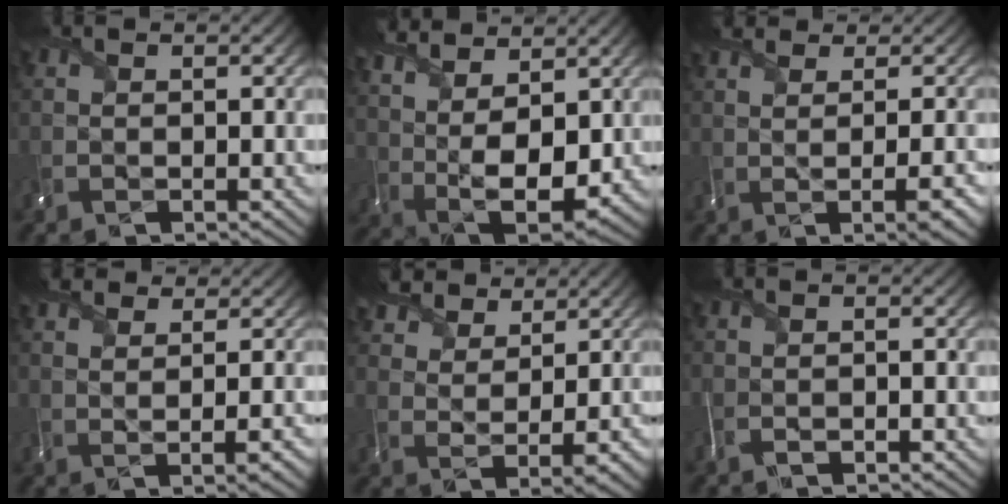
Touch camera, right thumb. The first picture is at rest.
{"total": 12.2, "force": [5.7, 5.9, 9.0], "torque": [-0.208, 0.012, 0.095]}
{"total": 6.5, "force": [2.8, 2.2, 5.4], "torque": [-0.064, 0.033, 0.022]}
{"total": 4.6, "force": [3.0, 1.2, 3.3], "torque": [-0.051, 0.015, 0.029]}
{"total": 6.1, "force": [4.8, 2.5, 2.9], "torque": [-0.063, 0.010, 0.081]}
{"total": 0.9, "force": [-0.9, -0.3, -0.1], "torque": [0.002, 0.003, -0.020]}